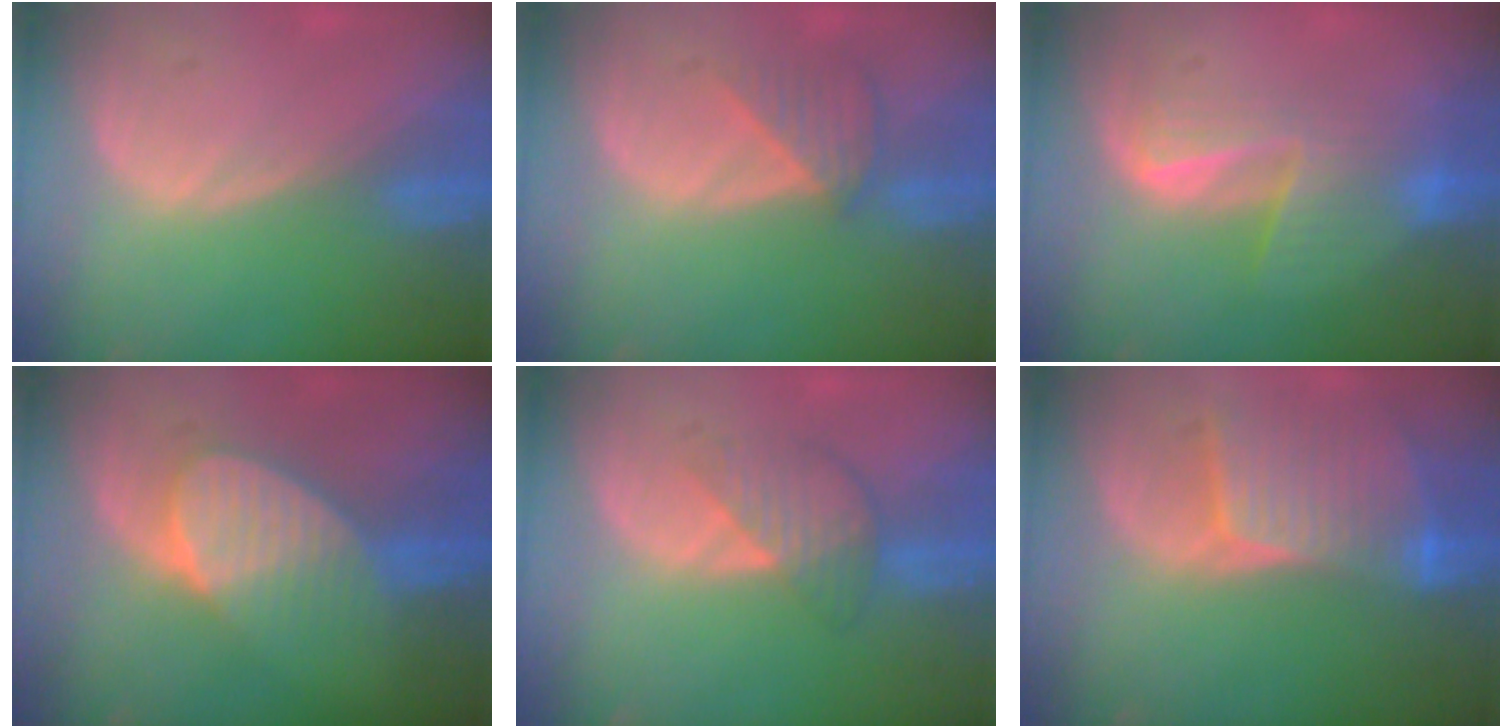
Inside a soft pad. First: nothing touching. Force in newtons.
{"total": 3.4, "press": 3.4, "slide": 0.7}
{"total": 6.4, "press": 6.2, "slide": 1.9}
{"total": 7.0, "press": 7.0, "slide": 0.4}
{"total": 4.3, "press": 4.3, "slide": 0.2}
{"total": 8.5, "press": 7.7, "slide": 3.6}